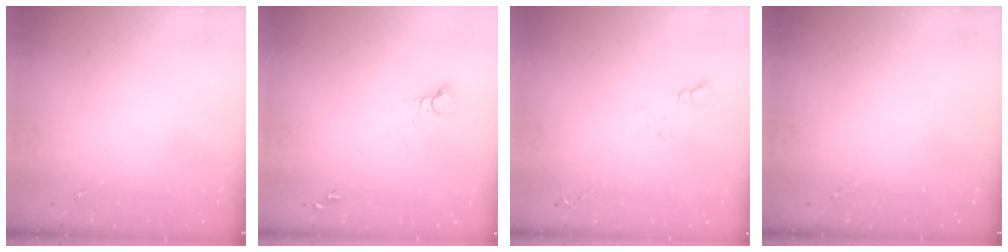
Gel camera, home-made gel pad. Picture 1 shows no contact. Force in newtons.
{"total": 4.0, "press": 3.9, "slide": 0.4}
{"total": 4.6, "press": 4.6, "slide": 0.5}
{"total": 0.0}